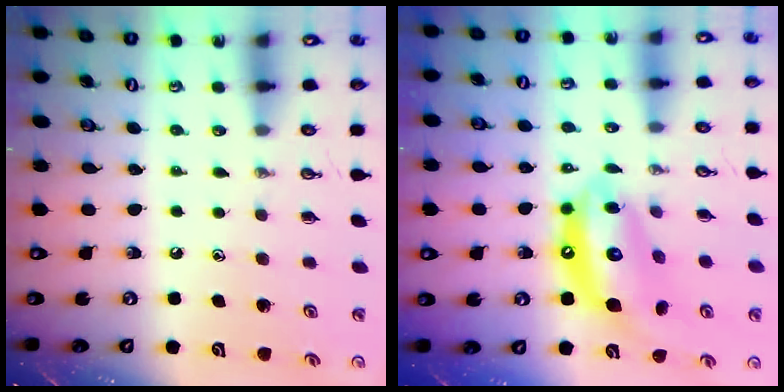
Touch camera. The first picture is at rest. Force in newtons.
{"total": 15.1, "press": 15.0, "slide": 1.7}